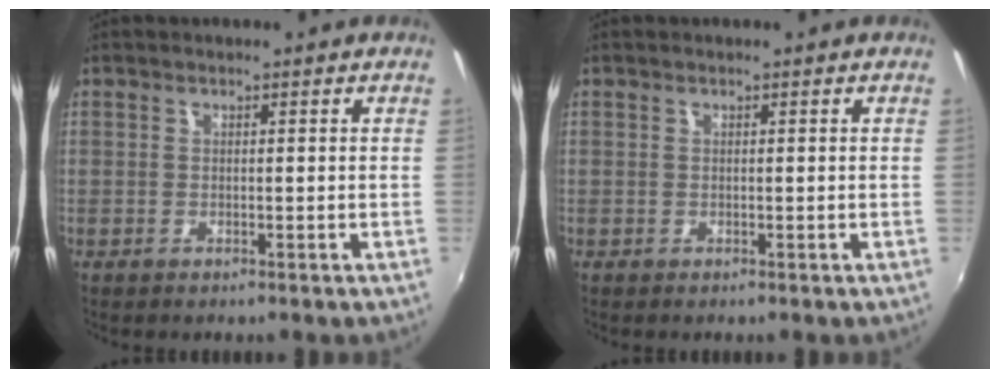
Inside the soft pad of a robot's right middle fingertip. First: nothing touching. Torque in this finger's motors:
{"motor_torque": [0.03, -0.09, 0.08, 0.00]}